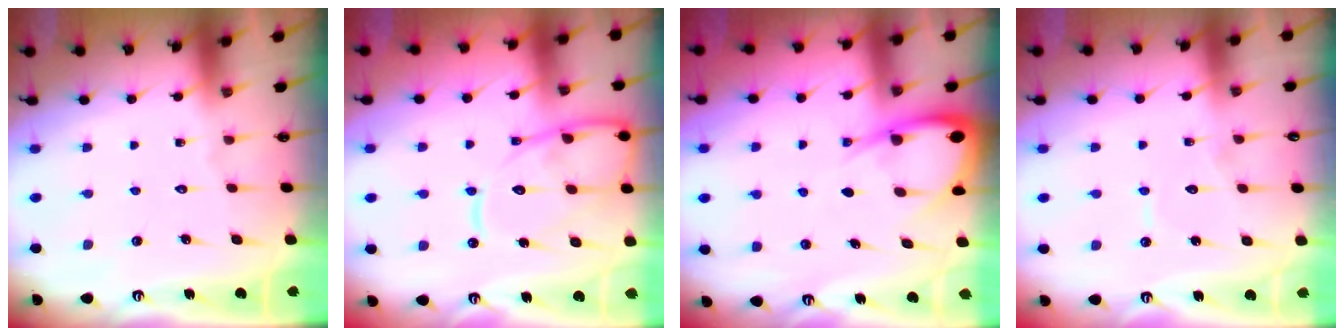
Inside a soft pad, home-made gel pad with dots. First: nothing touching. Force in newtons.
{"total": 13.8, "press": 13.7, "slide": 1.5}
{"total": 7.6, "press": 7.5, "slide": 0.8}
{"total": 5.9, "press": 5.9, "slide": 0.2}